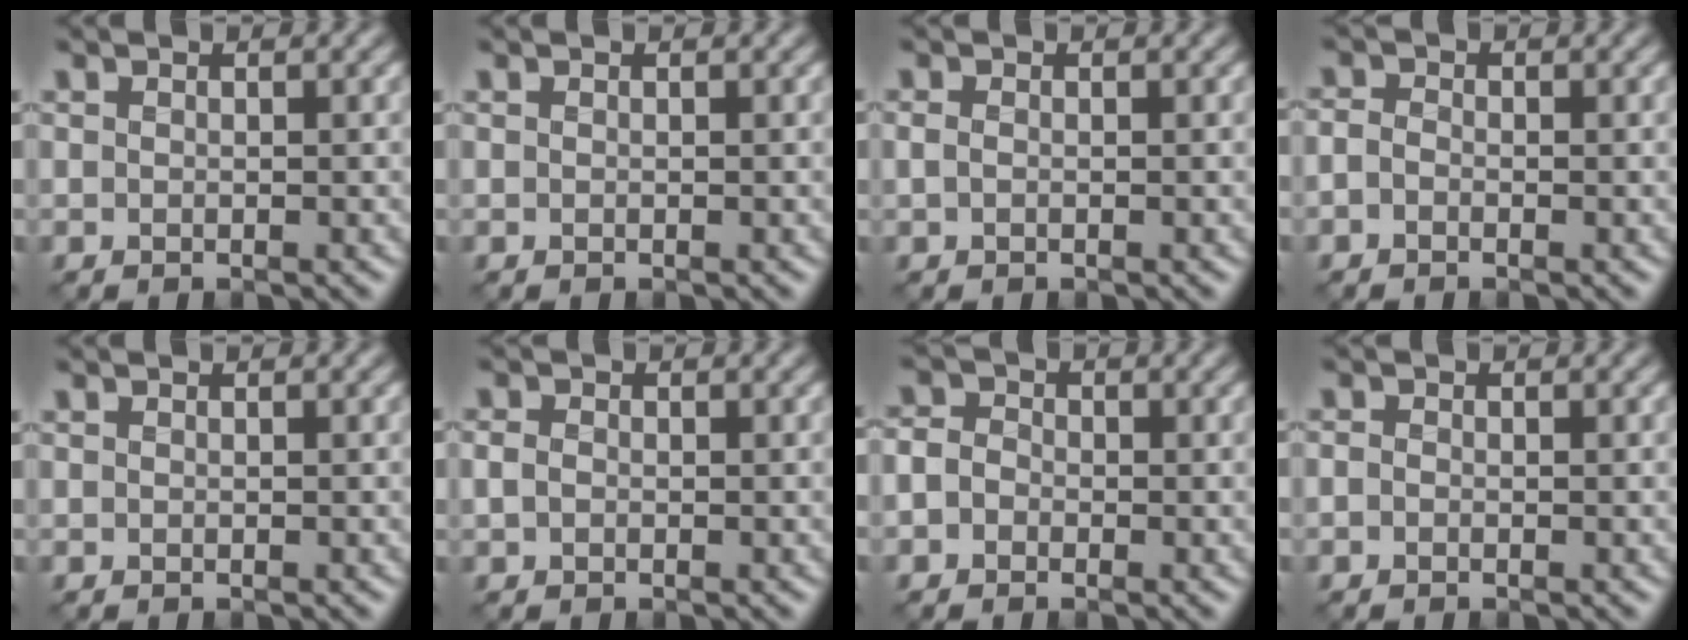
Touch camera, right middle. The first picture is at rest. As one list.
[{"total": 0.0}, {"total": 0.8, "force": [0.0, 0.5, 0.7], "torque": [-0.019, 0.002, -0.002]}, {"total": 1.2, "force": [-0.6, 0.9, 0.7], "torque": [-0.015, 0.002, -0.017]}, {"total": 0.0}, {"total": 1.2, "force": [-0.1, 0.9, 0.7], "torque": [-0.019, 0.001, -0.005]}, {"total": 2.8, "force": [-0.5, 2.4, 1.3], "torque": [-0.012, 0.011, -0.026]}, {"total": 0.7, "force": [-0.3, 0.5, 0.3], "torque": [-0.008, -0.001, -0.007]}]